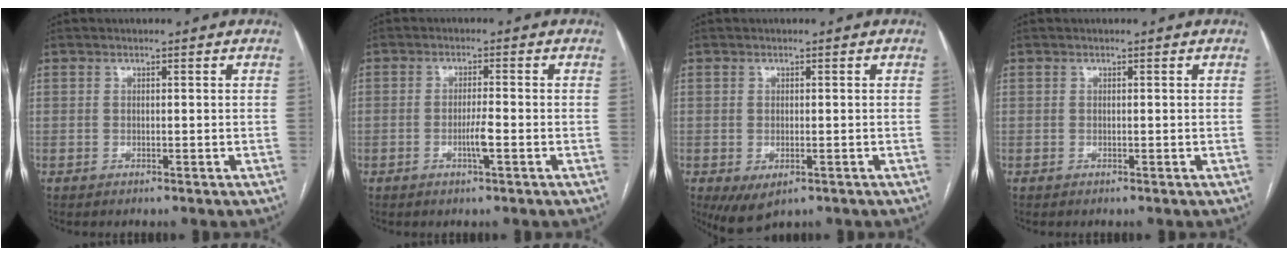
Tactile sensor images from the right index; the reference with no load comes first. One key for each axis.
{"total": 2.8, "fx": -1.0, "fy": 0.1, "fz": 2.7, "tx": -0.047, "ty": -0.001, "tz": -0.018}
{"total": 4.3, "fx": -1.8, "fy": 2.2, "fz": 3.2, "tx": -0.059, "ty": -0.011, "tz": -0.018}
{"total": 0.0}